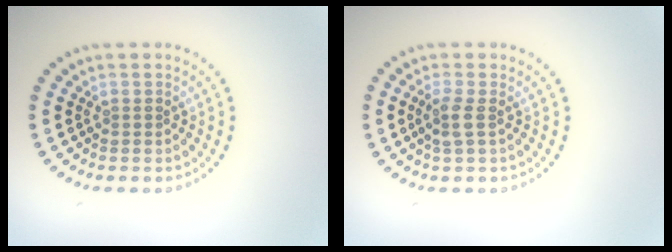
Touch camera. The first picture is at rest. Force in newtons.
{"total": 1.6, "press": 1.4, "slide": 0.8}